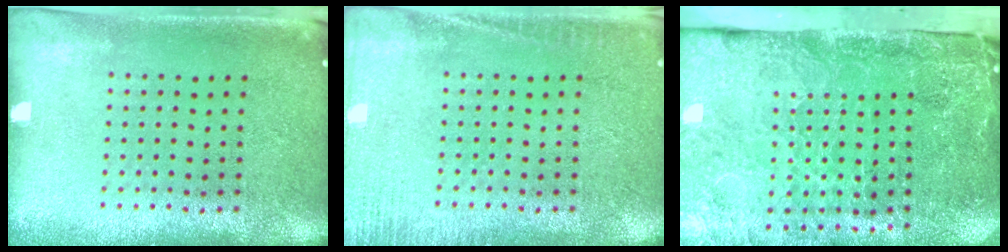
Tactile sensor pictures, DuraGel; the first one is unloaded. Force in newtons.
{"total": 2.7, "press": 2.7, "slide": 0.5}
{"total": 4.9, "press": 3.7, "slide": 3.3}